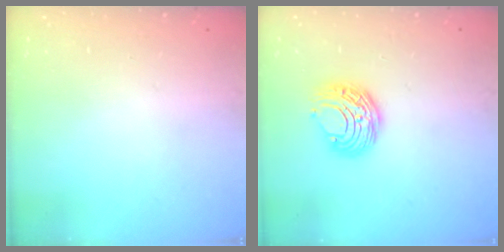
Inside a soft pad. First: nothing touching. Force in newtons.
{"total": 8.9, "press": 8.9, "slide": 0.3}